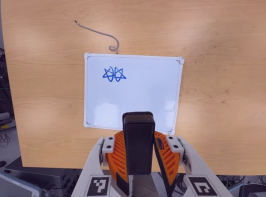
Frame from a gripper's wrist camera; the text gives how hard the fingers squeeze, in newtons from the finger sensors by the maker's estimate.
{"total": 6.4, "left": 5.5, "right": 7.3}